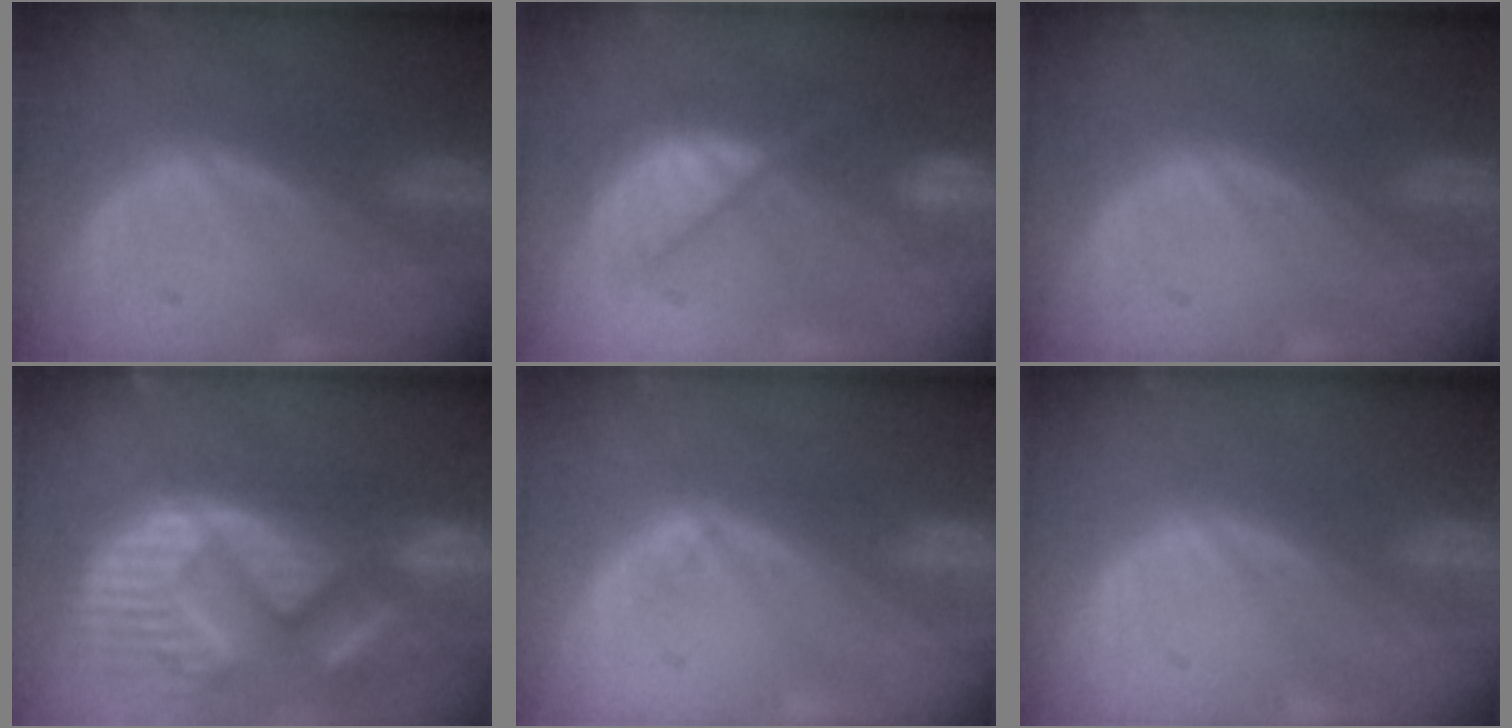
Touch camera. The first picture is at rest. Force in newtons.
{"total": 7.3, "press": 7.2, "slide": 0.6}
{"total": 0.0}
{"total": 15.4, "press": 12.6, "slide": 8.8}
{"total": 1.4, "press": 1.3, "slide": 0.5}
{"total": 0.0}